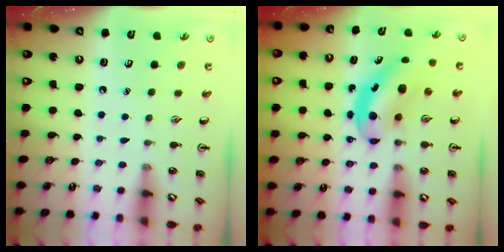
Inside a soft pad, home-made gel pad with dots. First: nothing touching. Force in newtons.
{"total": 7.6, "press": 7.5, "slide": 1.2}